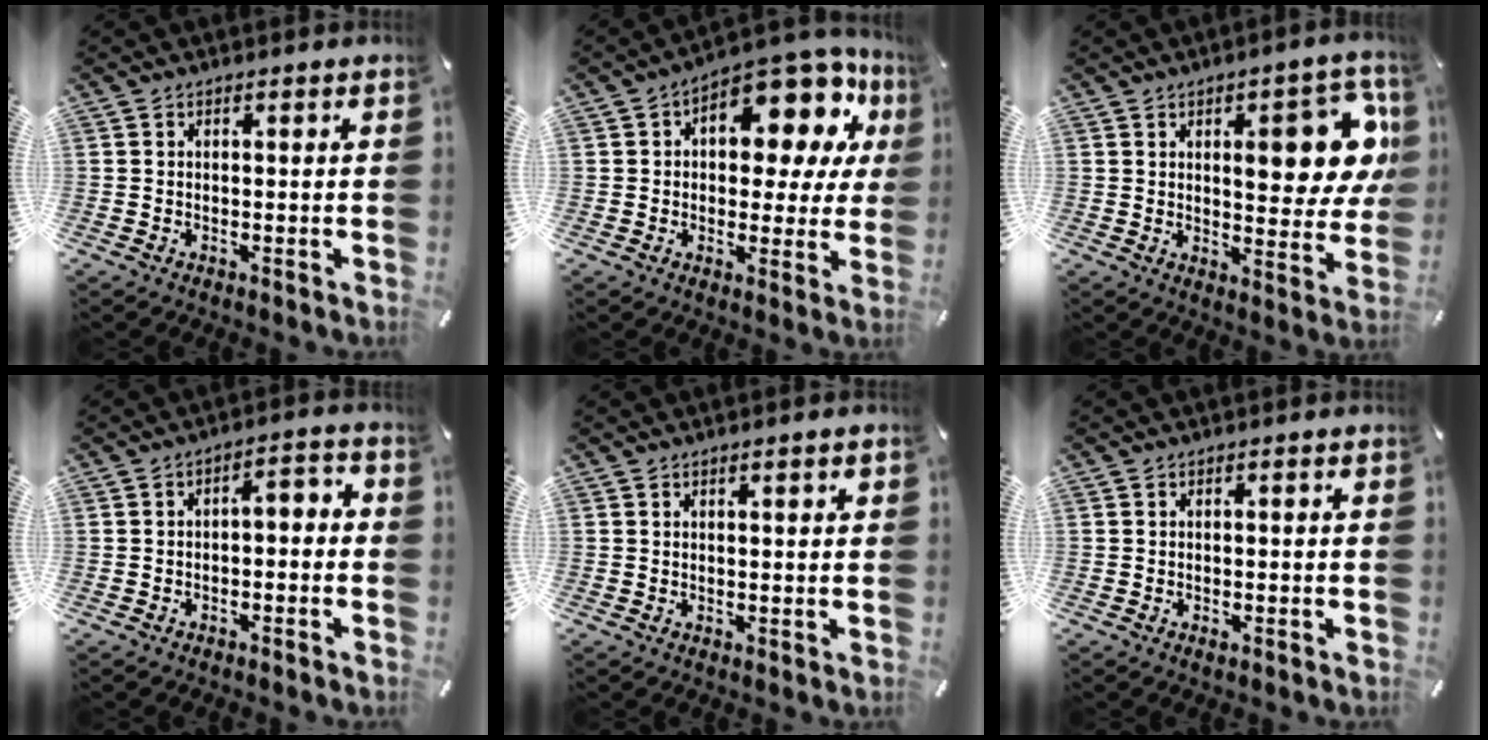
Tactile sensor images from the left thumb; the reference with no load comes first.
{"total": 15.7, "force": [8.3, 7.5, 11.0], "torque": [-0.142, -0.068, 0.135]}
{"total": 16.3, "force": [5.1, 6.7, 13.9], "torque": [-0.171, -0.017, 0.078]}
{"total": 4.1, "force": [-2.2, 2.0, 2.8], "torque": [-0.049, 0.022, -0.045]}
{"total": 1.3, "force": [0.7, 0.3, 1.1], "torque": [-0.021, 0.001, 0.012]}
{"total": 0.8, "force": [-0.3, 0.3, 0.7], "torque": [-0.013, -0.004, -0.003]}